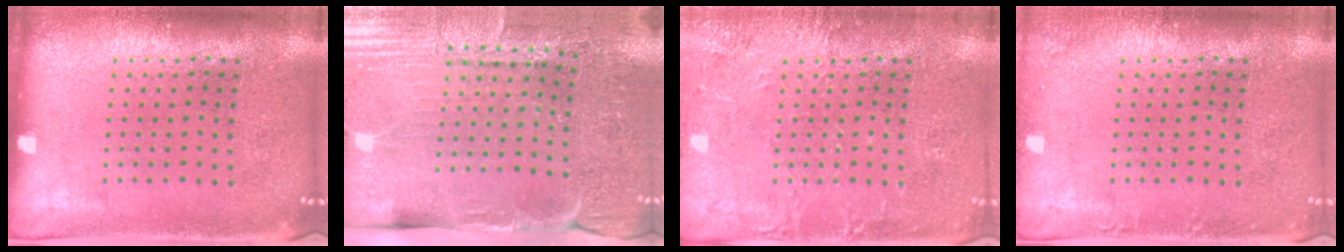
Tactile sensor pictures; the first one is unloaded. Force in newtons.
{"total": 3.6, "press": 3.5, "slide": 0.7}
{"total": 2.8, "press": 2.8, "slide": 0.4}
{"total": 1.0, "press": 1.0, "slide": 0.2}